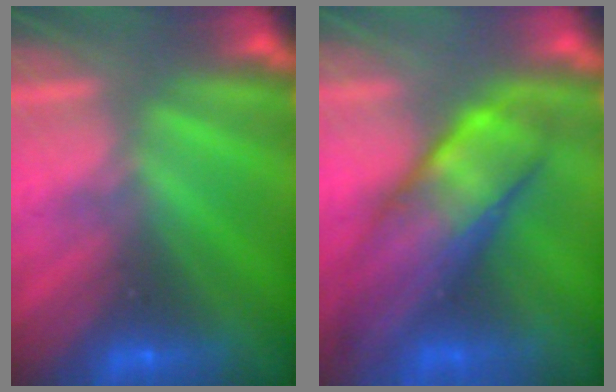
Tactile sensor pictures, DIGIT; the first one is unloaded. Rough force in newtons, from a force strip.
{"total": 9.5}